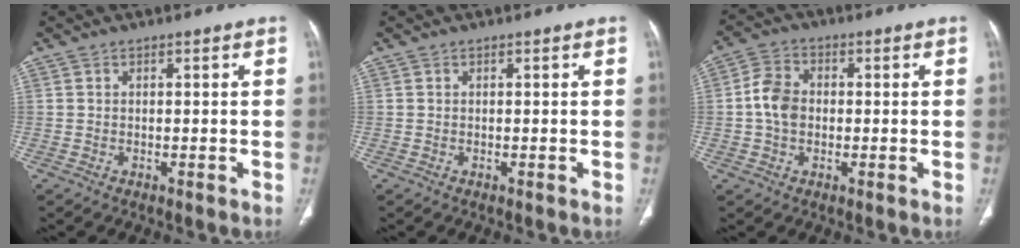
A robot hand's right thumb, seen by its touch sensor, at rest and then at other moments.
{"total": 0.0}
{"total": 6.5, "force": [-0.4, 4.9, 4.3], "torque": [-0.078, 0.016, -0.014]}